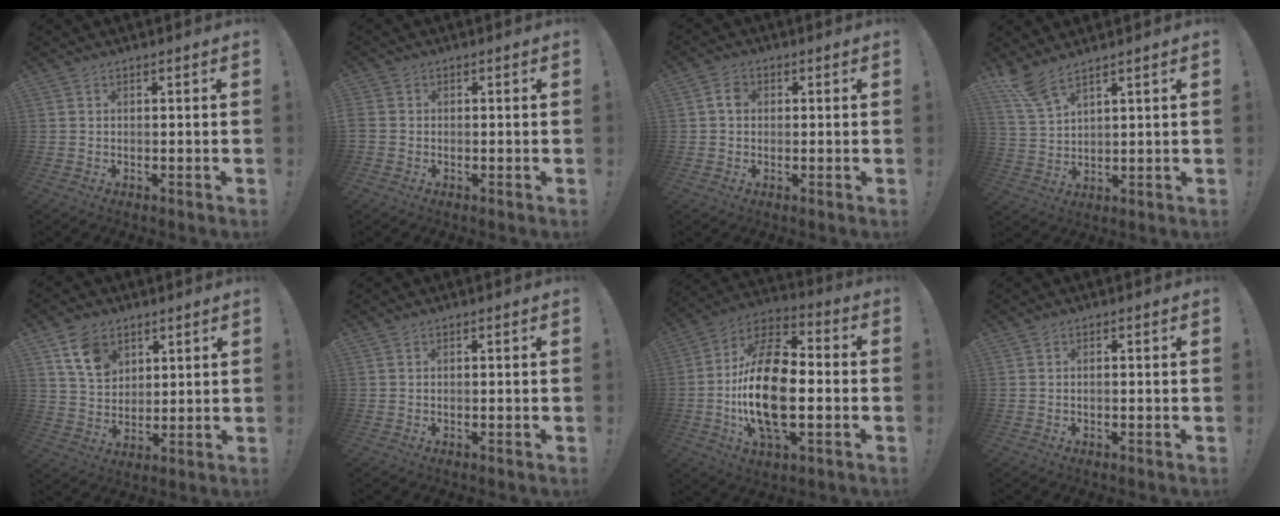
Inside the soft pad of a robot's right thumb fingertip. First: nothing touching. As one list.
[{"total": 1.9, "force": [-0.6, 1.6, 0.8], "torque": [-0.013, 0.006, -0.010]}, {"total": 3.3, "force": [0.1, 2.7, 1.9], "torque": [-0.027, 0.006, 0.000]}, {"total": 6.9, "force": [5.5, 1.4, 3.9], "torque": [-0.086, -0.026, 0.105]}, {"total": 10.5, "force": [5.8, 7.4, 4.7], "torque": [-0.076, -0.023, 0.114]}, {"total": 0.0}, {"total": 22.1, "force": [-3.0, 10.9, 19.0], "torque": [-0.365, 0.007, -0.051]}, {"total": 0.6, "force": [-0.3, -0.1, 0.5], "torque": [-0.013, 0.001, -0.006]}]